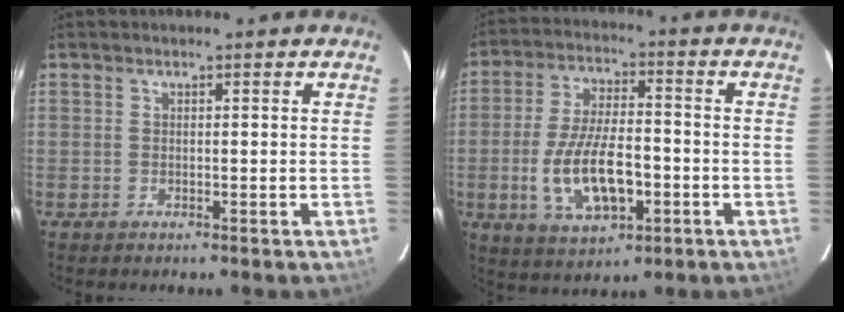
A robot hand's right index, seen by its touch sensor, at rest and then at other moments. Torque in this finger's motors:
{"motor_torque": [0.54, -0.25, 0.54, 0.19]}